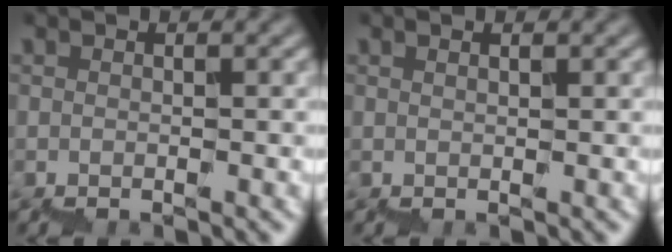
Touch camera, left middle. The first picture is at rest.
{"total": 1.0, "force": [0.9, 0.1, 0.4], "torque": [0.009, 0.005, 0.019]}